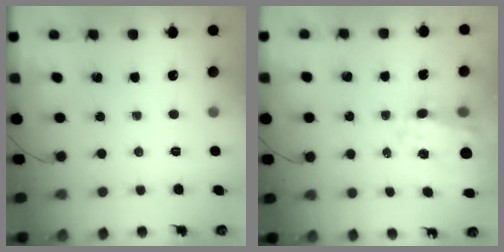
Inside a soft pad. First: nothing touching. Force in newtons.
{"total": 12.5, "press": 12.1, "slide": 3.1}